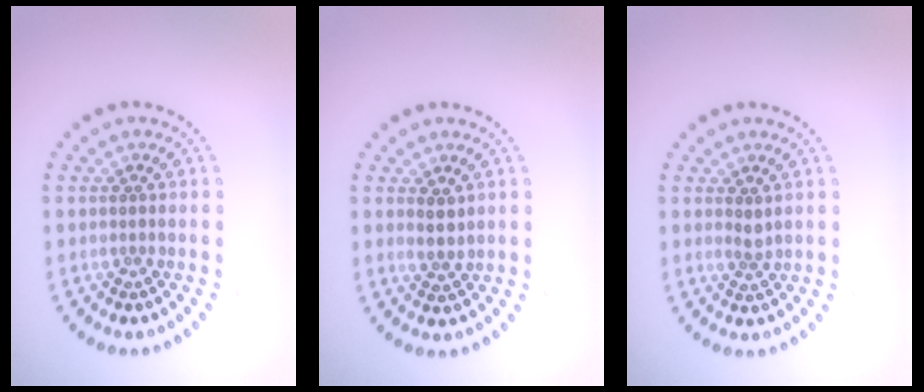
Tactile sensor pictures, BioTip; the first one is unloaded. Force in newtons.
{"total": 1.5, "press": 1.3, "slide": 0.7}
{"total": 1.1, "press": 0.7, "slide": 0.8}